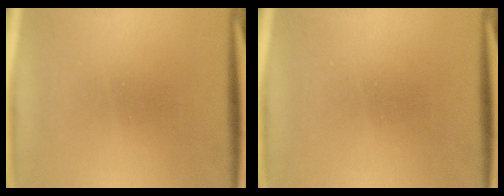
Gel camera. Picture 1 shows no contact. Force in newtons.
{"total": 0.0}